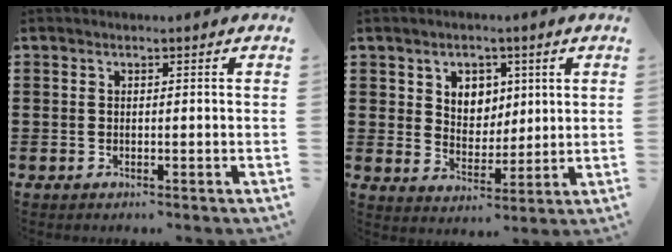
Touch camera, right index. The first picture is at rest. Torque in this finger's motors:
{"motor_torque": [0.13, 0.08, 0.08, 0.03]}